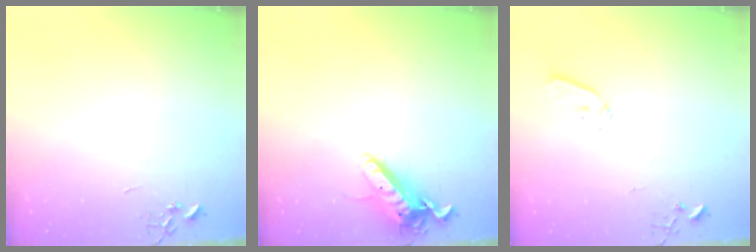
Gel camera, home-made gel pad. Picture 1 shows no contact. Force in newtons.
{"total": 13.6, "press": 13.4, "slide": 2.0}
{"total": 8.7, "press": 8.7, "slide": 0.9}